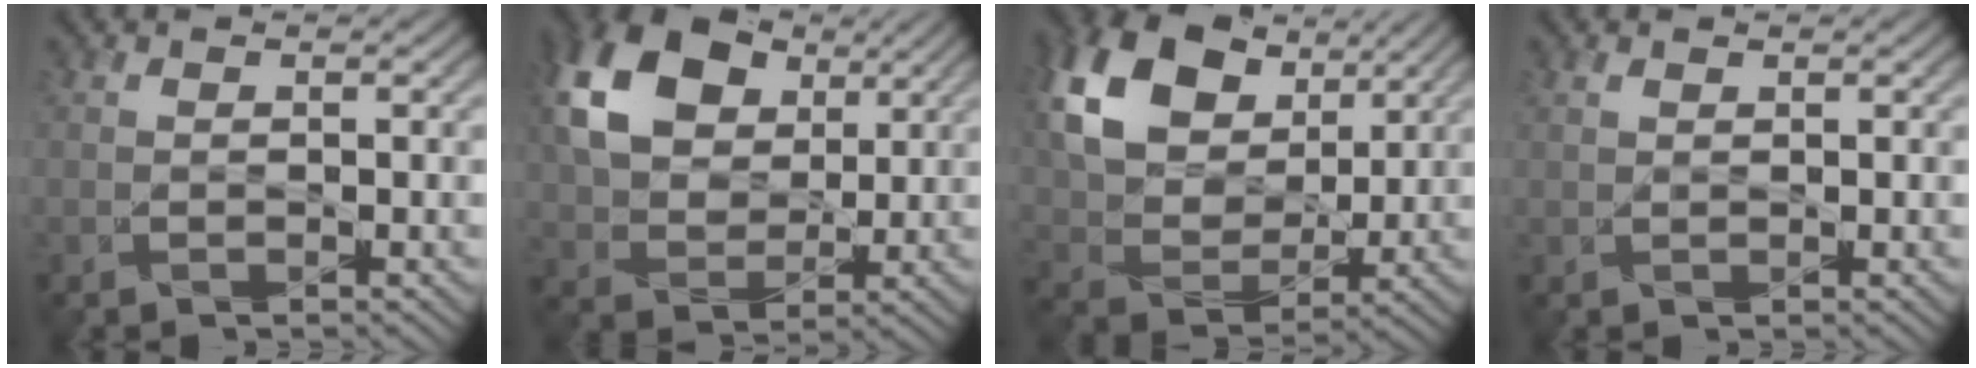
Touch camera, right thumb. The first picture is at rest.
{"total": 14.1, "force": [5.1, 9.8, 8.9], "torque": [-0.205, 0.024, 0.087]}
{"total": 15.7, "force": [6.5, 10.8, 9.3], "torque": [-0.231, 0.023, 0.122]}
{"total": 0.9, "force": [0.6, 0.5, 0.6], "torque": [-0.019, 0.000, 0.013]}